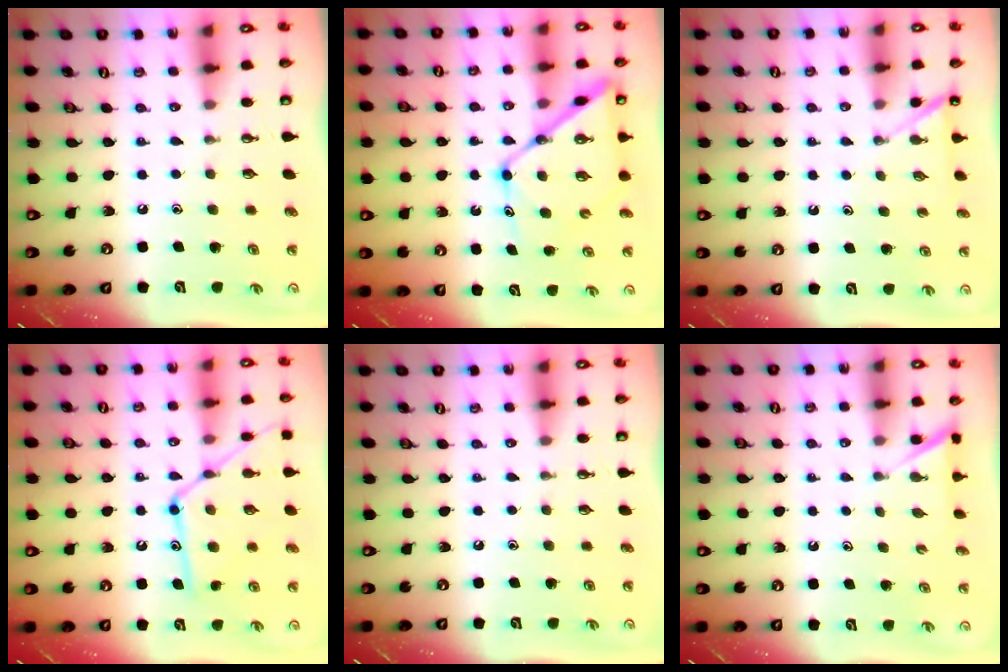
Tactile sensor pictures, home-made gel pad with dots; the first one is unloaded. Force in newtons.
{"total": 14.2, "press": 14.1, "slide": 1.4}
{"total": 4.0, "press": 4.0, "slide": 0.4}
{"total": 15.6, "press": 15.5, "slide": 1.2}
{"total": 0.0}
{"total": 3.2, "press": 3.2, "slide": 0.3}